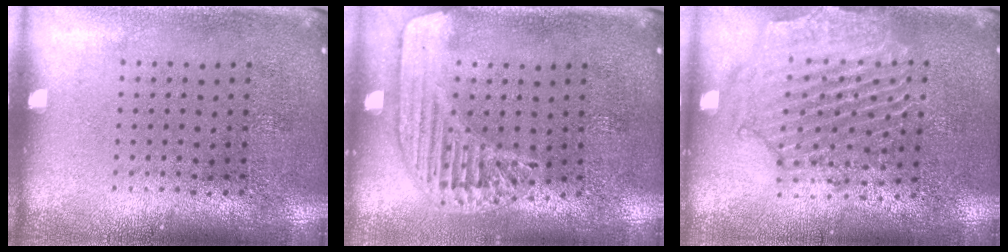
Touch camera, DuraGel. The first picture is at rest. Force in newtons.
{"total": 1.6, "press": 1.6, "slide": 0.4}
{"total": 2.3, "press": 2.1, "slide": 0.7}